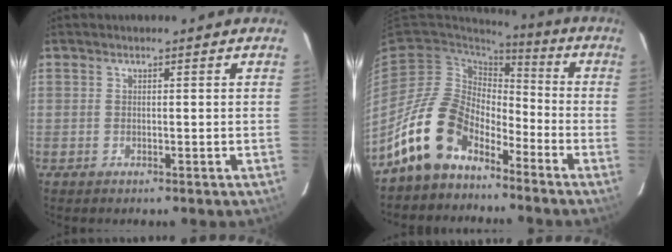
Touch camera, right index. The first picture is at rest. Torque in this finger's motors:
{"motor_torque": [1.05, -1.09, 0.72, 0.05]}